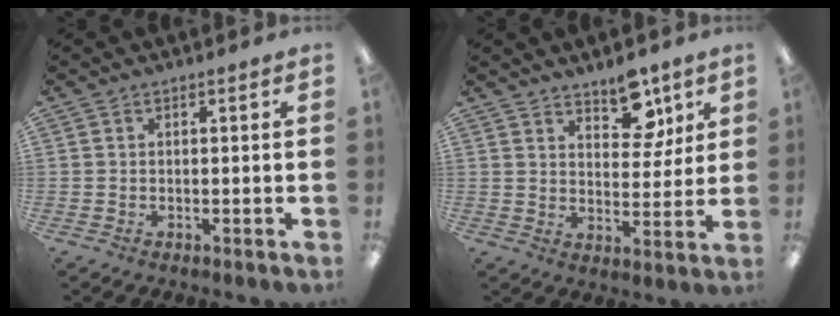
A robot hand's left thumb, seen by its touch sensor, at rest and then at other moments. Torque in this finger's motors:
{"motor_torque": [0.08, 0.05, -0.21, -0.03, -0.03]}